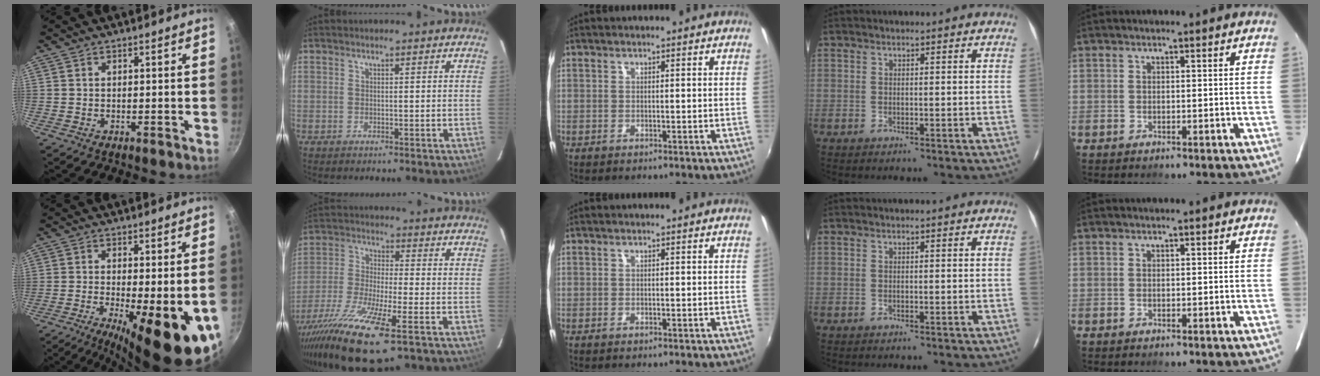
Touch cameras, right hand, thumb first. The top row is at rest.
{"thumb": {"total": 17.6, "force": [-5.7, 4.9, 15.9], "torque": [-0.221, -0.015, -0.072]}, "index": {"total": 16.3, "force": [-10.0, 2.5, 12.7], "torque": [-0.257, -0.054, -0.191]}}